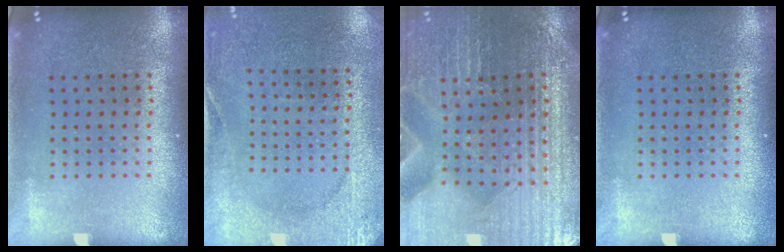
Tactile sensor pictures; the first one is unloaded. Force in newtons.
{"total": 2.6, "press": 2.4, "slide": 0.9}
{"total": 3.5, "press": 3.5, "slide": 0.3}
{"total": 0.0}